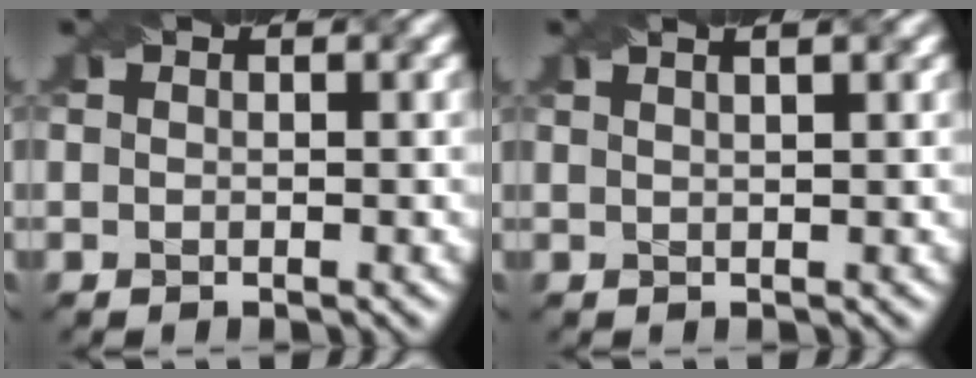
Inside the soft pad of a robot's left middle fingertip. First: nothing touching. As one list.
[{"total": 4.6, "force": [2.6, 2.3, 3.0], "torque": [-0.008, 0.040, -0.003]}]